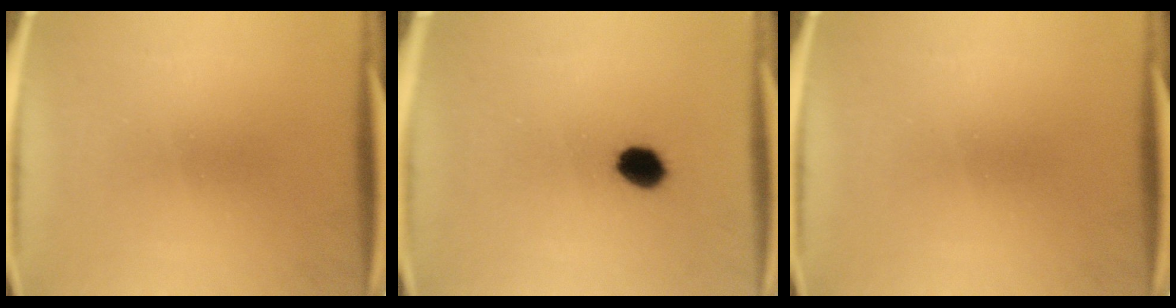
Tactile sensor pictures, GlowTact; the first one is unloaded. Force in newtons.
{"total": 3.8}
{"total": 0.0}